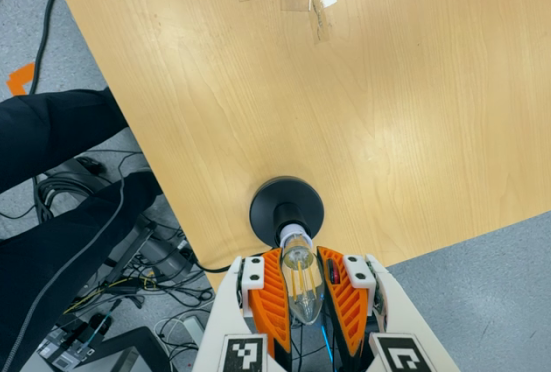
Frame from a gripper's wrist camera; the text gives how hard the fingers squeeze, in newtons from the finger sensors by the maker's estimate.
{"total": 21.7, "left": 23.0, "right": 20.3}